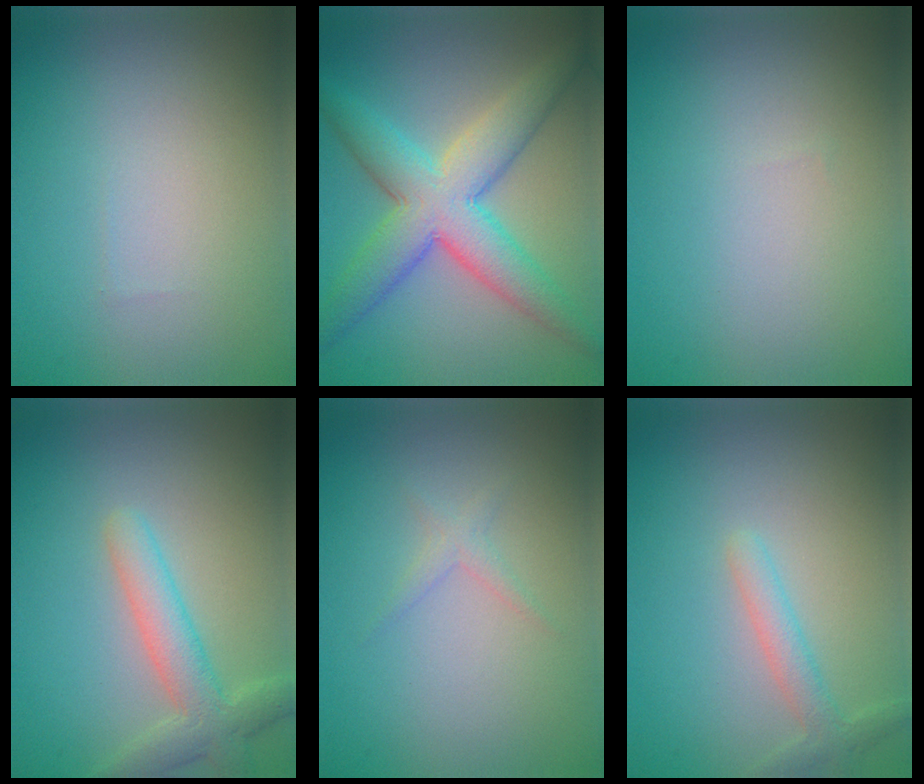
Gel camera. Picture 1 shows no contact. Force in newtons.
{"total": 8.0, "press": 8.0, "slide": 0.2}
{"total": 0.0}
{"total": 4.1, "press": 4.1, "slide": 0.3}
{"total": 1.0, "press": 1.0, "slide": 0.0}
{"total": 2.1, "press": 2.1, "slide": 0.1}